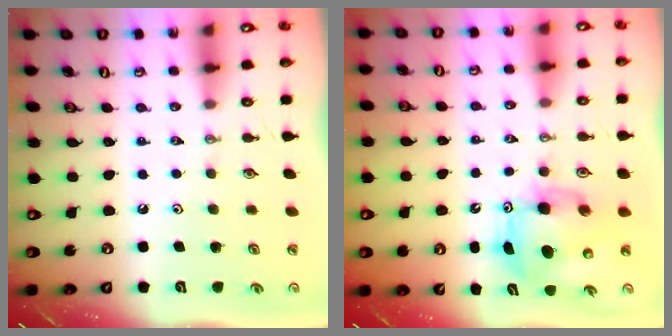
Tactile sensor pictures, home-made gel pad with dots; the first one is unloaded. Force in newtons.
{"total": 8.3, "press": 8.1, "slide": 1.4}